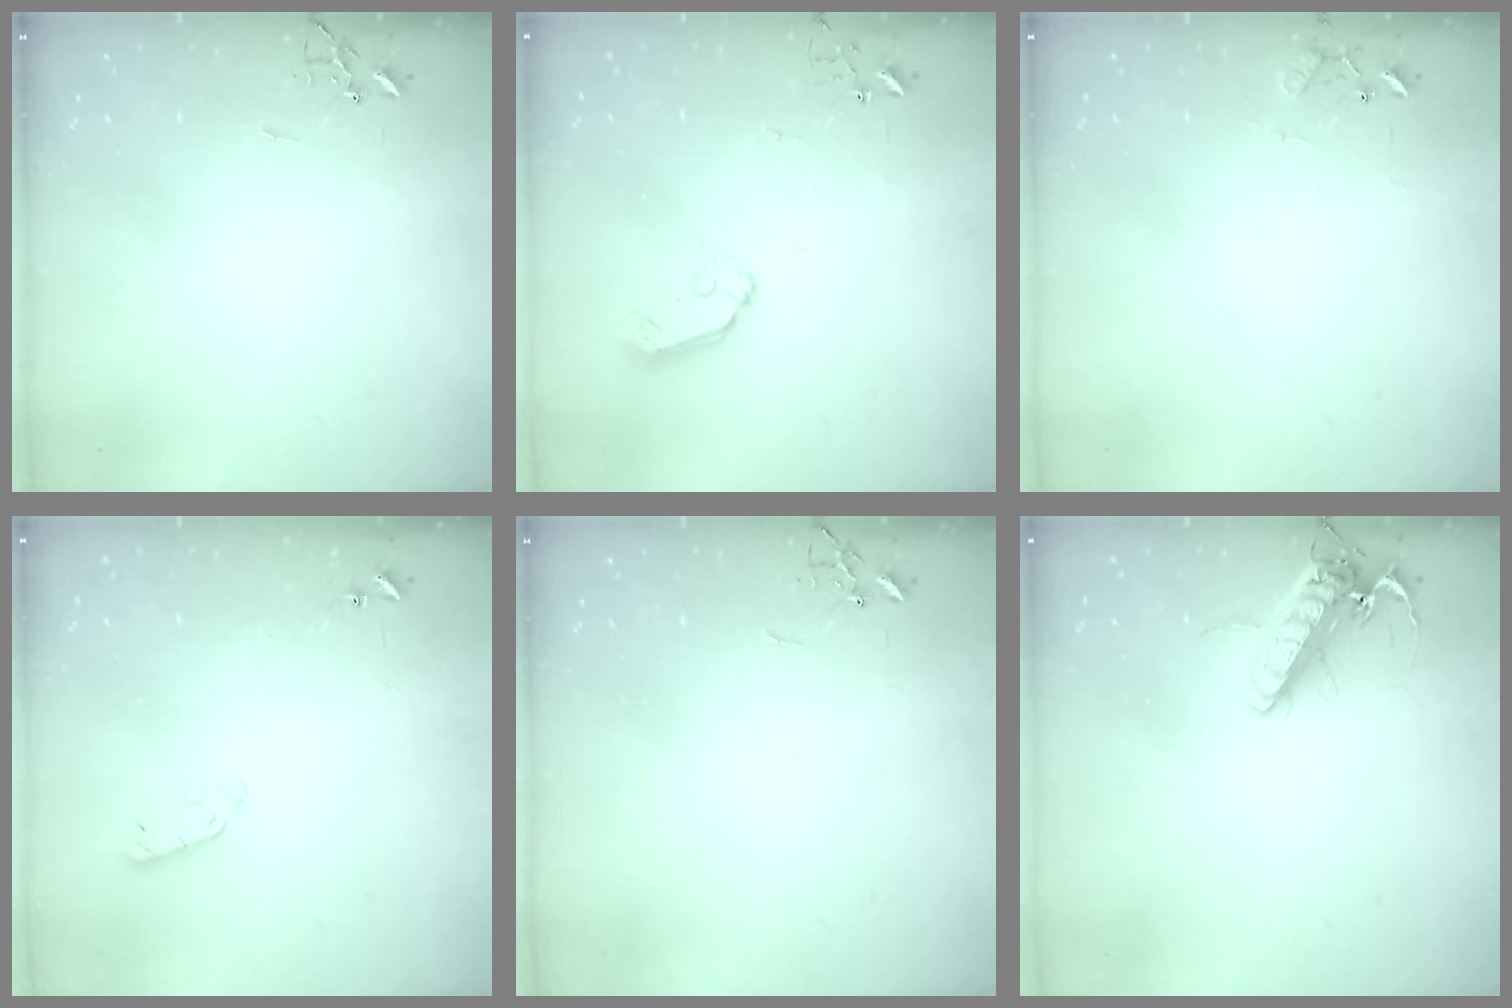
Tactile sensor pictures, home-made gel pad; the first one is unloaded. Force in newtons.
{"total": 8.4, "press": 8.4, "slide": 0.8}
{"total": 8.4, "press": 8.4, "slide": 0.7}
{"total": 5.3, "press": 5.3, "slide": 0.7}
{"total": 0.0}
{"total": 16.2, "press": 16.0, "slide": 2.5}